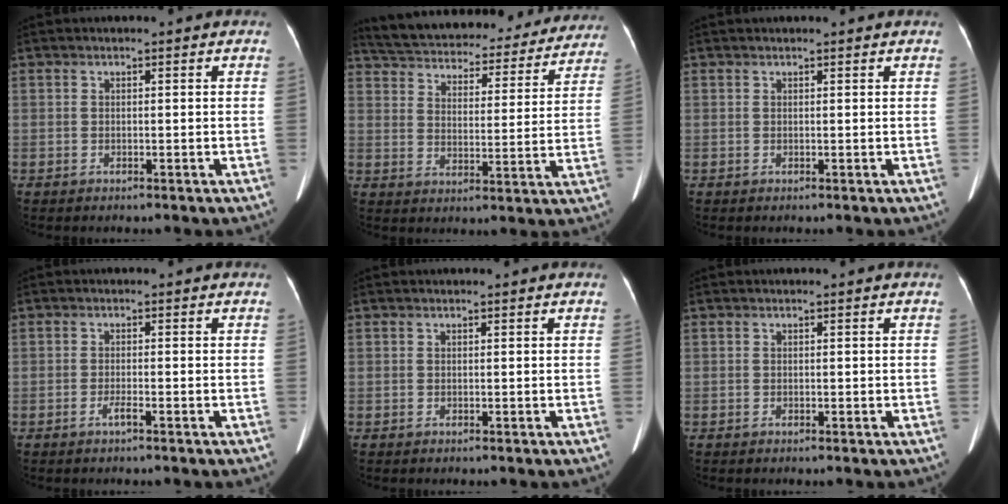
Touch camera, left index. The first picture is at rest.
{"total": 28.1, "force": [25.3, 7.6, 9.5], "torque": [-0.169, -0.015, 0.323]}
{"total": 2.2, "force": [2.1, 0.1, 0.7], "torque": [-0.010, 0.020, 0.028]}
{"total": 0.9, "force": [-0.7, -0.1, 0.6], "torque": [-0.017, -0.004, -0.013]}
{"total": 0.9, "force": [0.9, 0.0, 0.3], "torque": [-0.010, 0.012, 0.015]}
{"total": 0.0}